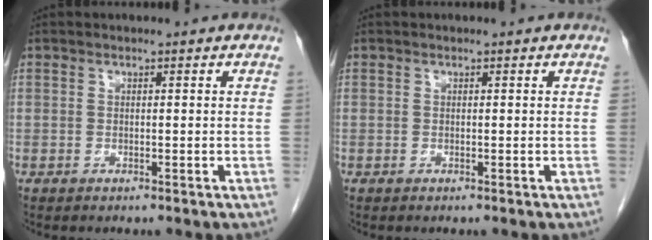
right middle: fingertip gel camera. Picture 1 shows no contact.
{"total": 0.0}